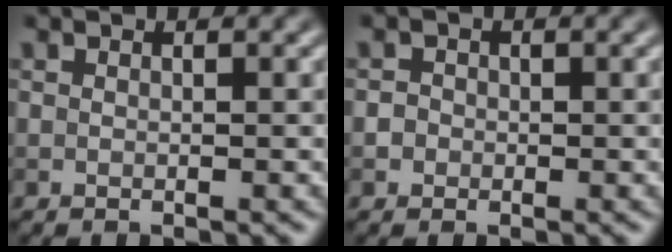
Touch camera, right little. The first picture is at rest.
{"total": 1.3, "force": [-0.1, 1.2, 0.4], "torque": [0.005, 0.003, -0.008]}